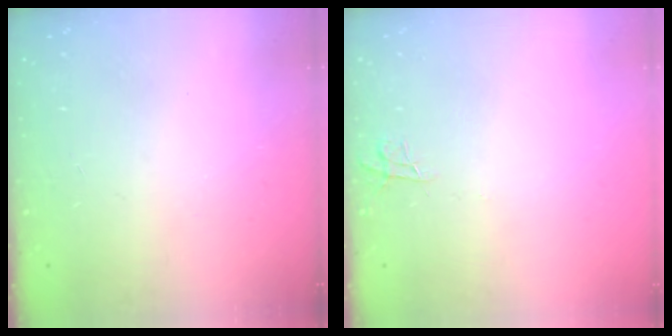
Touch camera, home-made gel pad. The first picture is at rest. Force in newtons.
{"total": 4.8, "press": 4.8, "slide": 0.4}